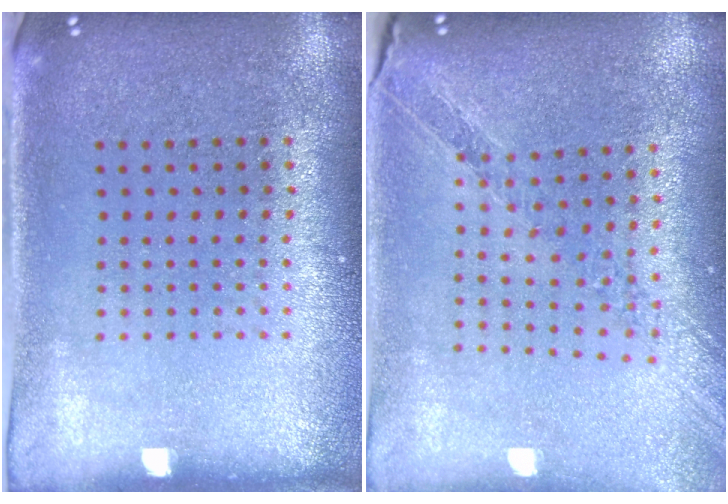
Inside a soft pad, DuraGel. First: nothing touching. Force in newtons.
{"total": 1.1, "press": 1.1, "slide": 0.1}